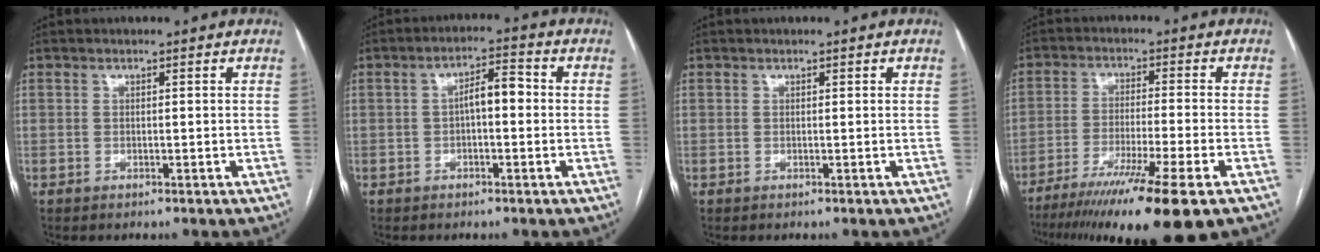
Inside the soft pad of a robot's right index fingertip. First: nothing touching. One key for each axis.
{"total": 4.7, "fx": -0.1, "fy": 1.7, "fz": 4.4, "tx": -0.072, "ty": 0.023, "tz": -0.004}
{"total": 0.0}
{"total": 16.4, "fx": -11.4, "fy": -0.4, "fz": 11.8, "tx": -0.175, "ty": -0.048, "tz": -0.185}